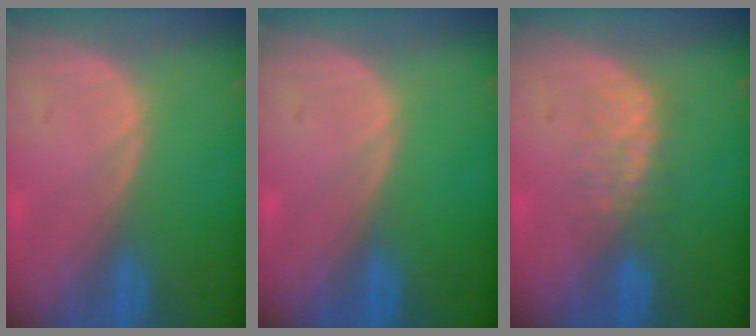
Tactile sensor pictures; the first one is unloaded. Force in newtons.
{"total": 0.0}
{"total": 3.6, "press": 3.6, "slide": 0.7}